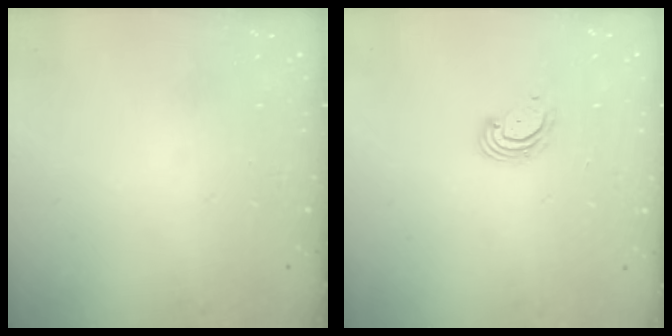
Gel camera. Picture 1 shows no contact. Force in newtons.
{"total": 2.9, "press": 2.9, "slide": 0.1}